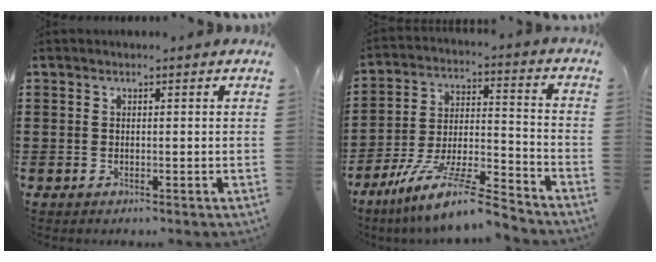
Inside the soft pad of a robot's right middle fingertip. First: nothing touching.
{"total": 12.2, "force": [-10.3, 1.0, 6.6], "torque": [-0.119, 0.019, -0.198]}